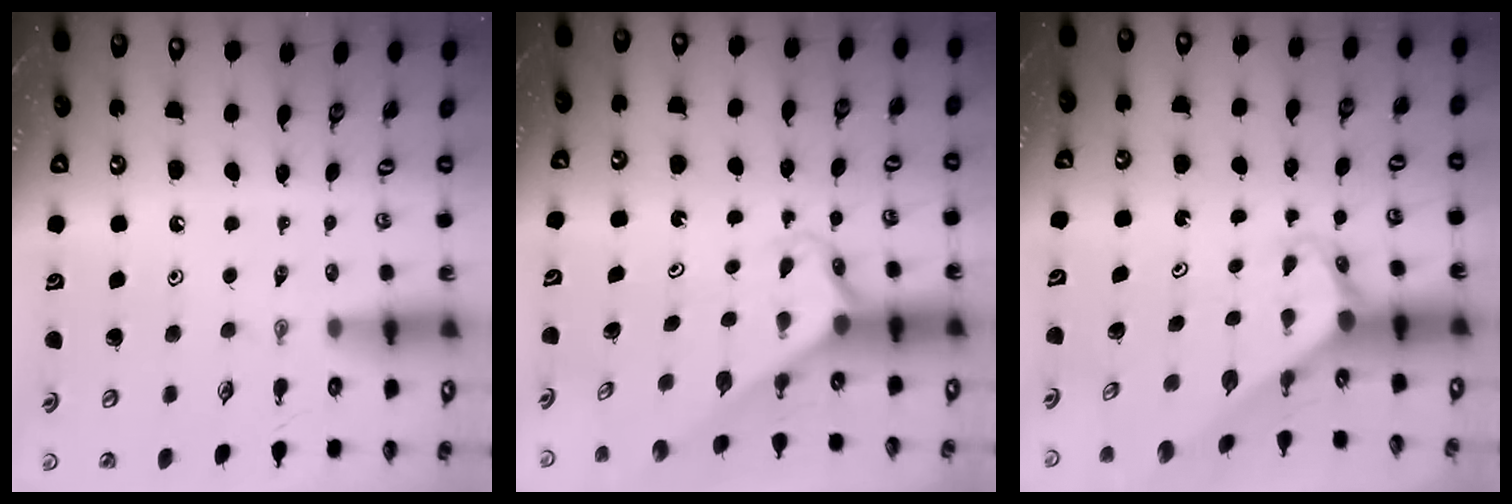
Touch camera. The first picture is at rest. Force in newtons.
{"total": 2.4, "press": 2.4, "slide": 0.1}
{"total": 3.2, "press": 3.2, "slide": 0.2}